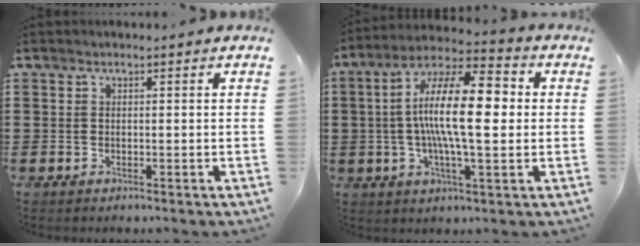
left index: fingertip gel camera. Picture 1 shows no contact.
{"total": 15.2, "force": [0.9, 4.8, 14.4], "torque": [-0.275, 0.004, 0.009]}